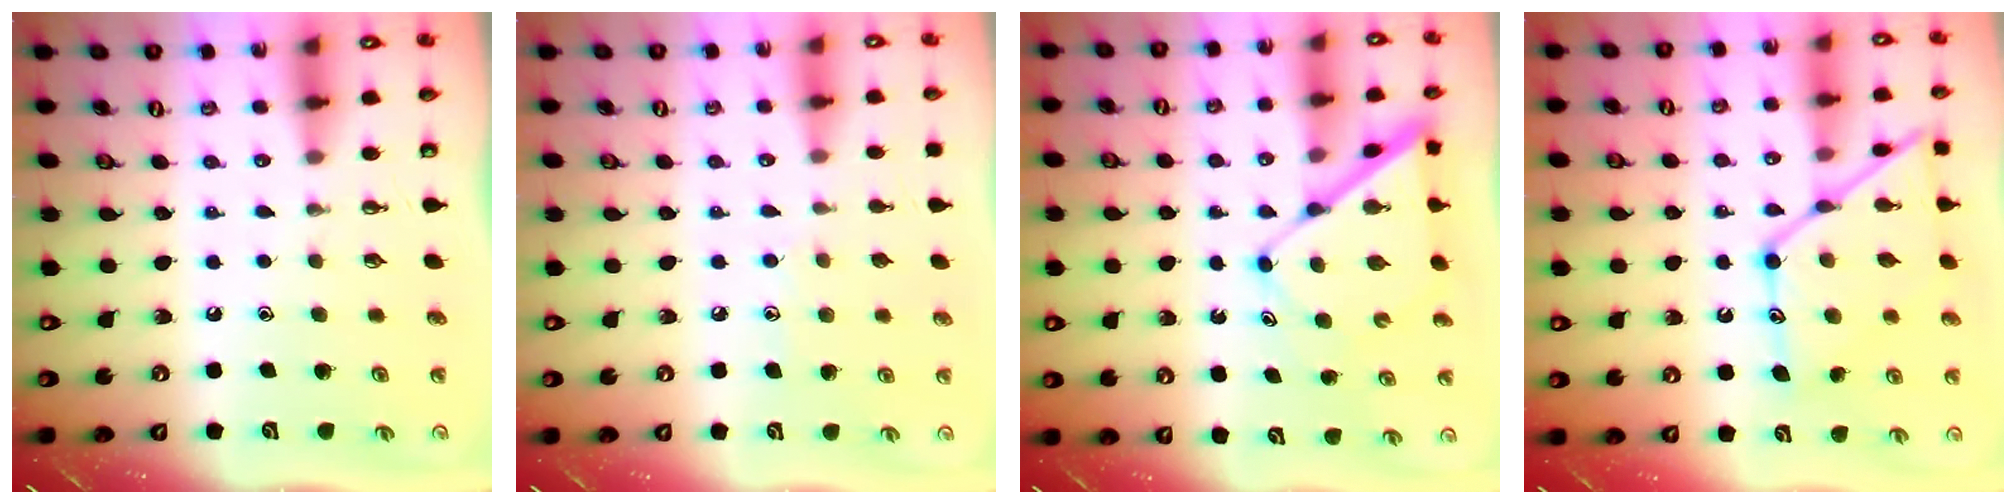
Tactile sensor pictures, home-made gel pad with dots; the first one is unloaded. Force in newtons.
{"total": 6.1, "press": 6.0, "slide": 0.5}
{"total": 10.2, "press": 10.2, "slide": 0.9}
{"total": 16.7, "press": 16.7, "slide": 1.3}